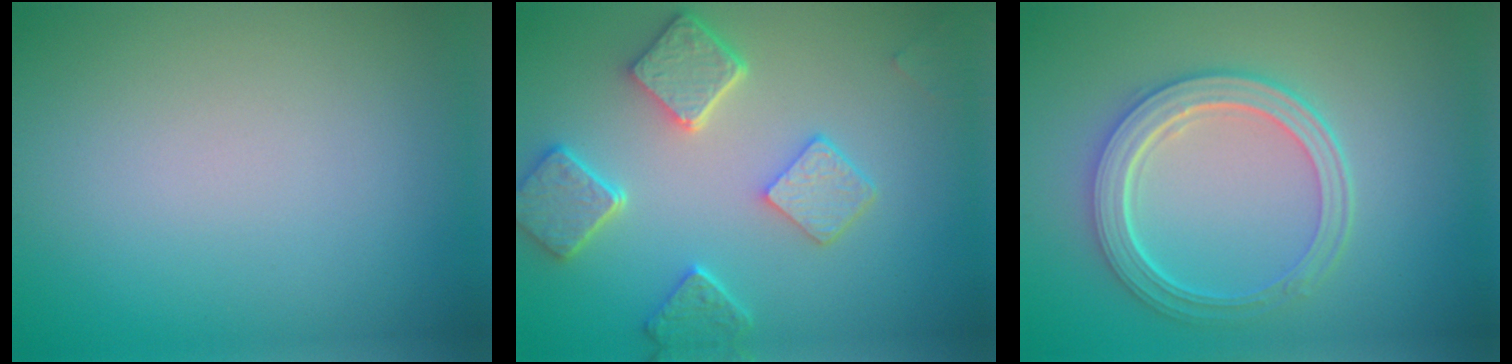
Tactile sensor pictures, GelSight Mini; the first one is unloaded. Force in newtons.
{"total": 5.7, "press": 4.6, "slide": 3.5}
{"total": 4.9, "press": 4.0, "slide": 2.9}